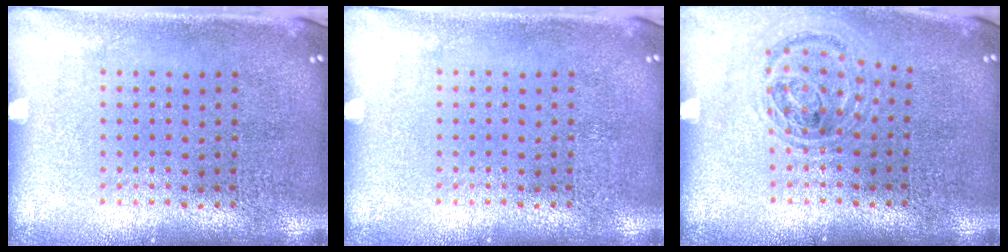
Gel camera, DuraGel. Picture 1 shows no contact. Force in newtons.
{"total": 0.0}
{"total": 1.0, "press": 1.0, "slide": 0.1}